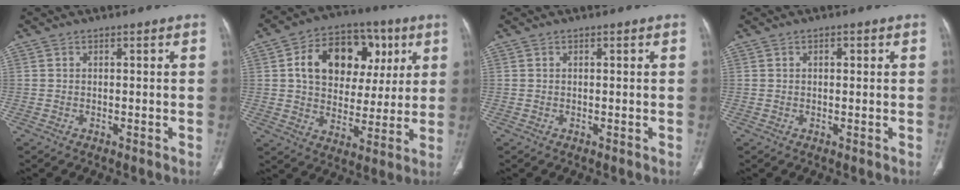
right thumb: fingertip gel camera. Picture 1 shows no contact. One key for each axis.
{"total": 18.8, "fx": 5.5, "fy": 13.3, "fz": 12.1, "tx": -0.153, "ty": 0.007, "tz": 0.089}
{"total": 0.0}
{"total": 1.1, "fx": 0.4, "fy": 0.6, "fz": 0.8, "tx": -0.012, "ty": 0.001, "tz": 0.005}